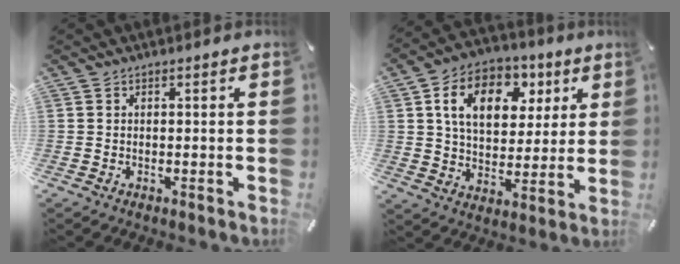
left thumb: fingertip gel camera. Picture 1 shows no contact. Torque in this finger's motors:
{"motor_torque": [1.94, 2.02, 1.44, -1.32, 0.34]}